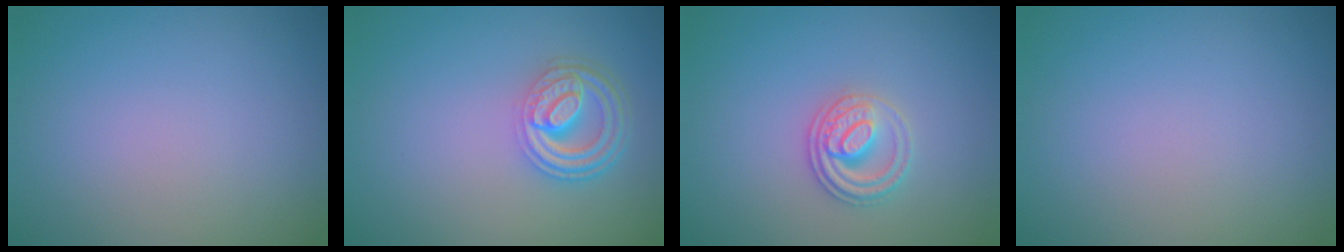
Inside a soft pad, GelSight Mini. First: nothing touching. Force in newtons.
{"total": 4.6, "press": 3.5, "slide": 3.0}
{"total": 2.7, "press": 2.5, "slide": 0.9}
{"total": 0.0}